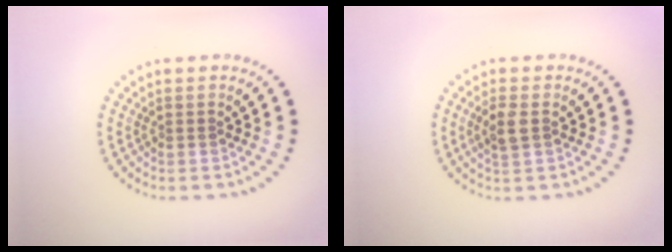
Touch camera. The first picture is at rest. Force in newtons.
{"total": 2.1, "press": 2.0, "slide": 0.5}